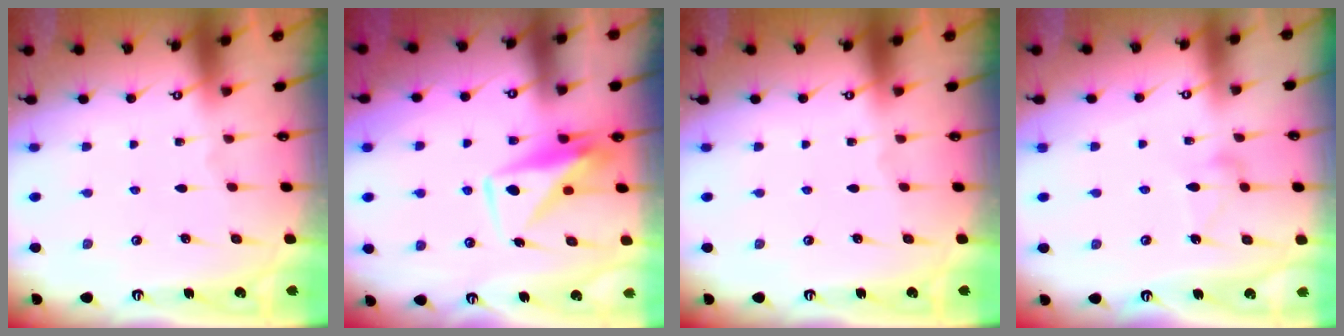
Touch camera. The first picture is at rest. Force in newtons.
{"total": 10.7, "press": 10.6, "slide": 0.5}
{"total": 0.0}
{"total": 7.5, "press": 7.5, "slide": 0.4}